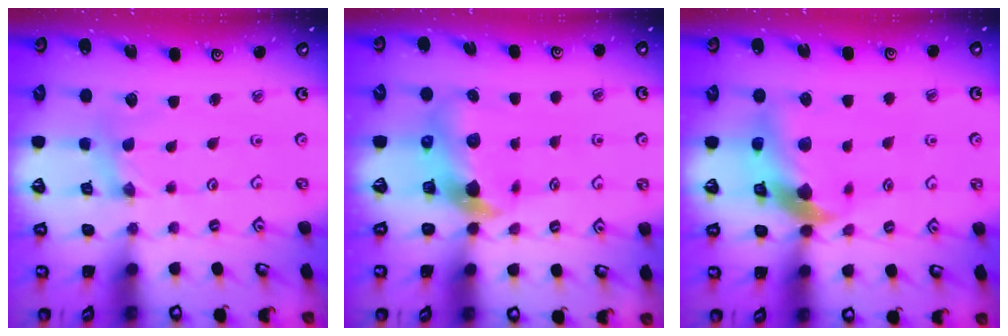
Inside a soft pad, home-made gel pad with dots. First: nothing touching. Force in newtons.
{"total": 6.6, "press": 6.5, "slide": 0.9}
{"total": 11.5, "press": 11.4, "slide": 1.7}